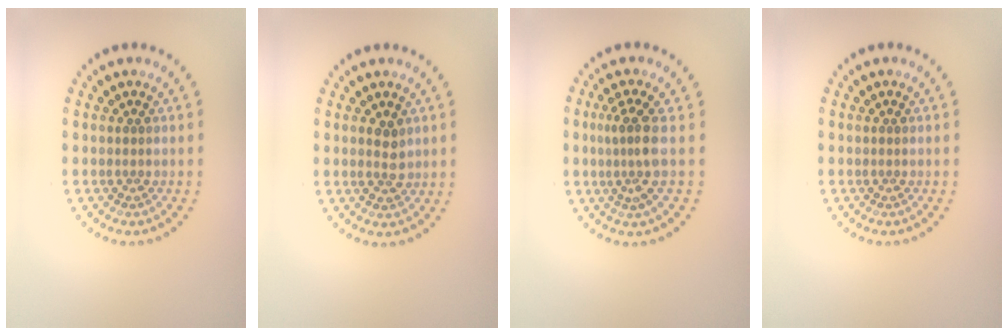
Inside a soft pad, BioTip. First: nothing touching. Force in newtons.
{"total": 1.8, "press": 1.7, "slide": 0.2}
{"total": 2.7, "press": 2.1, "slide": 1.8}
{"total": 0.0}